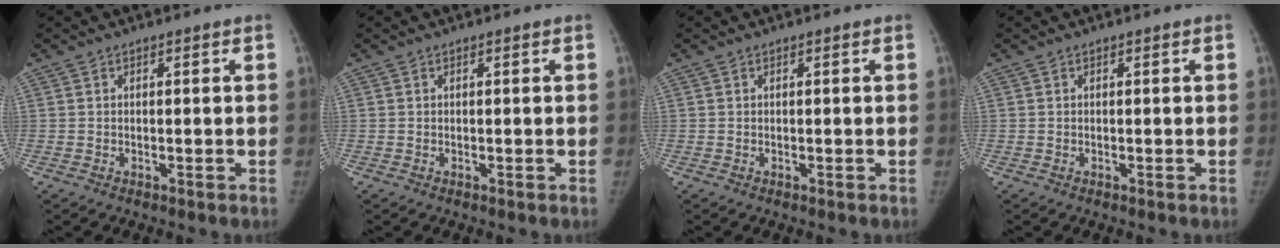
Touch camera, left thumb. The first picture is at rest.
{"total": 0.0}
{"total": 0.0}
{"total": 0.0}